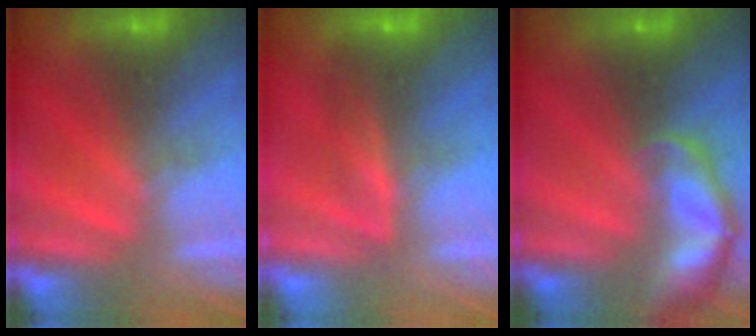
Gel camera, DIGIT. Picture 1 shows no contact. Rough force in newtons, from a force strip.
{"total": 1.8}
{"total": 5.6}